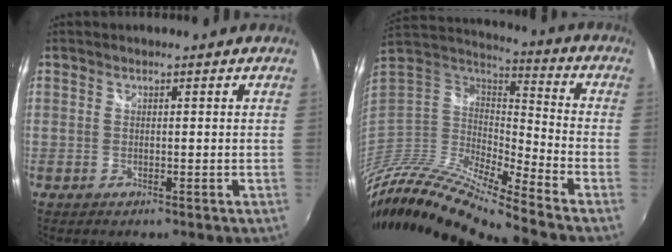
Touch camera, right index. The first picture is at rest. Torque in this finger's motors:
{"motor_torque": [-1.01, -1.13, -0.88, 0.01]}